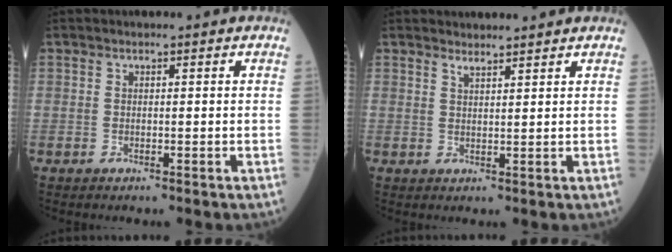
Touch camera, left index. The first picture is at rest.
{"total": 2.7, "force": [2.6, -0.1, 0.5], "torque": [-0.013, 0.007, 0.040]}